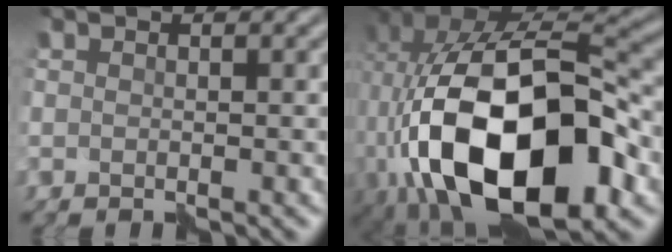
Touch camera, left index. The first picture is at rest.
{"total": 17.0, "force": [-4.4, 9.2, 13.6], "torque": [-0.246, -0.007, -0.071]}